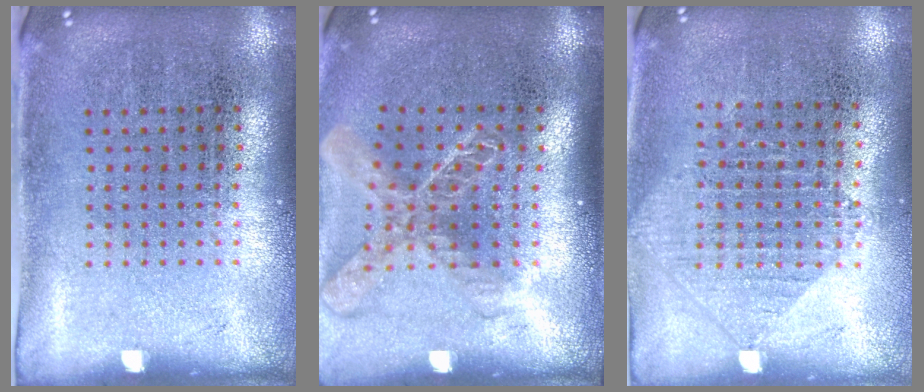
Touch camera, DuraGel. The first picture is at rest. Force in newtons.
{"total": 2.0, "press": 1.5, "slide": 1.2}
{"total": 0.9, "press": 0.9, "slide": 0.2}